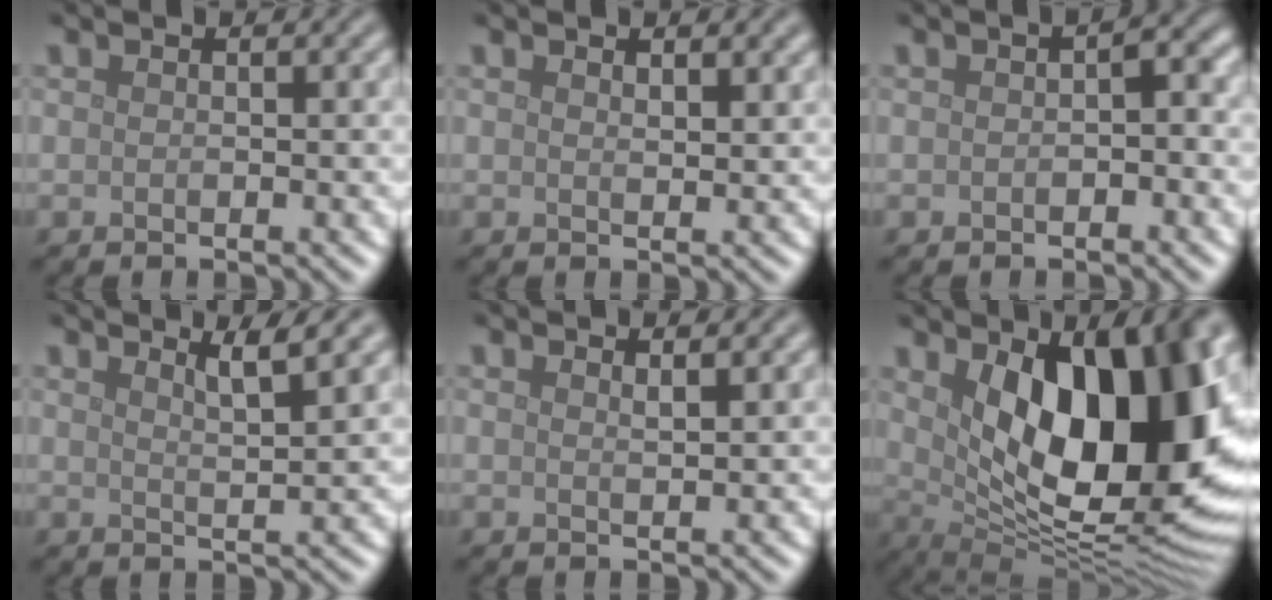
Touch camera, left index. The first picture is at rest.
{"total": 1.2, "force": [1.0, 0.4, 0.6], "torque": [-0.009, -0.002, 0.018]}
{"total": 1.6, "force": [-0.2, 0.8, 1.4], "torque": [-0.019, 0.006, -0.003]}
{"total": 2.6, "force": [1.9, 0.4, 1.8], "torque": [-0.016, 0.004, 0.028]}
{"total": 0.9, "force": [0.8, 0.2, 0.4], "torque": [-0.001, 0.001, 0.012]}
{"total": 14.4, "force": [2.8, 6.8, 12.4], "torque": [-0.154, -0.006, 0.043]}